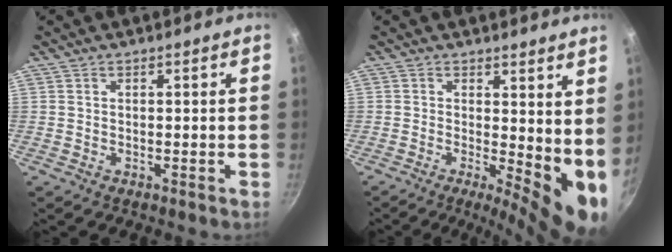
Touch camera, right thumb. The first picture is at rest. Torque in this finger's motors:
{"motor_torque": [0.18, 0.95, 0.18, -0.06, 0.29]}